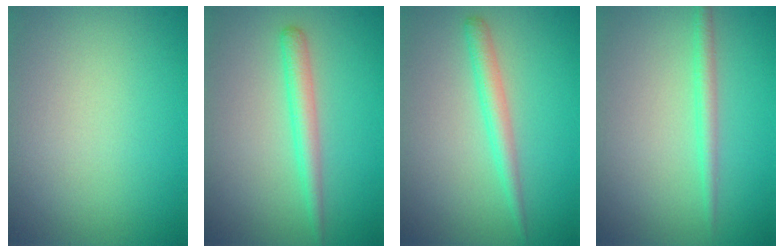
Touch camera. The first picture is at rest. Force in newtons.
{"total": 2.4, "press": 2.4, "slide": 0.2}
{"total": 2.2, "press": 2.2, "slide": 0.2}
{"total": 1.7, "press": 1.7, "slide": 0.1}